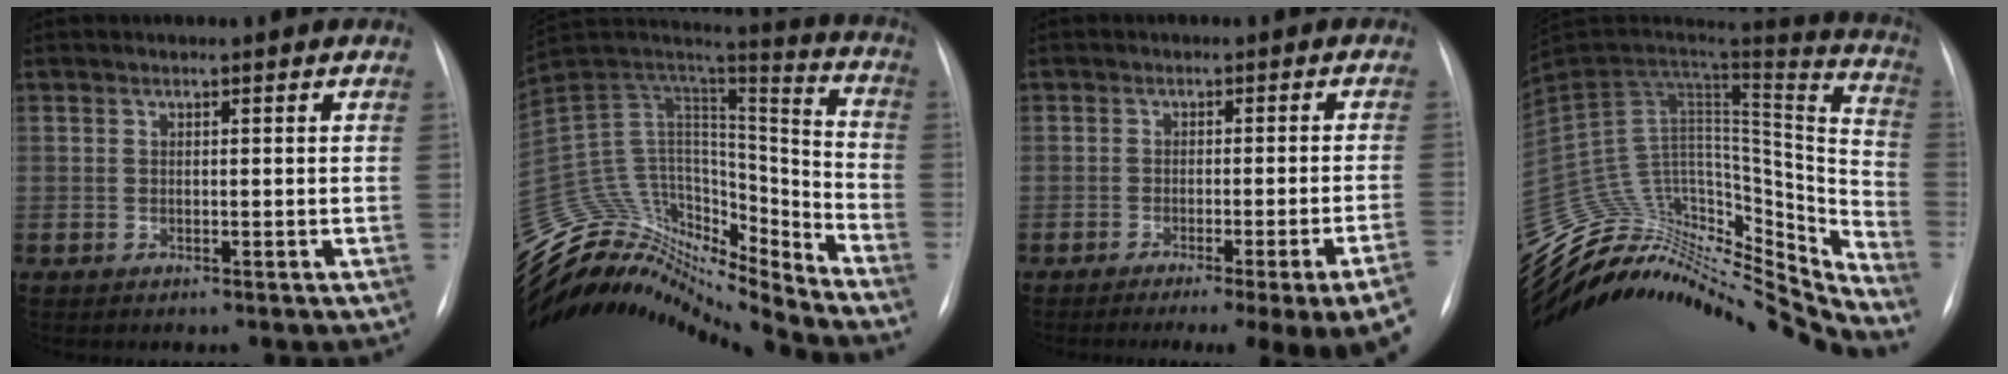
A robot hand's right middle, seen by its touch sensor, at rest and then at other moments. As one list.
[{"total": 27.6, "force": [-26.0, 5.6, 7.1], "torque": [-0.179, 0.055, -0.419]}, {"total": 14.2, "force": [-10.1, -1.3, 9.9], "torque": [-0.074, -0.015, -0.130]}, {"total": 38.0, "force": [-34.4, 10.6, 12.1], "torque": [-0.195, 0.016, -0.496]}]